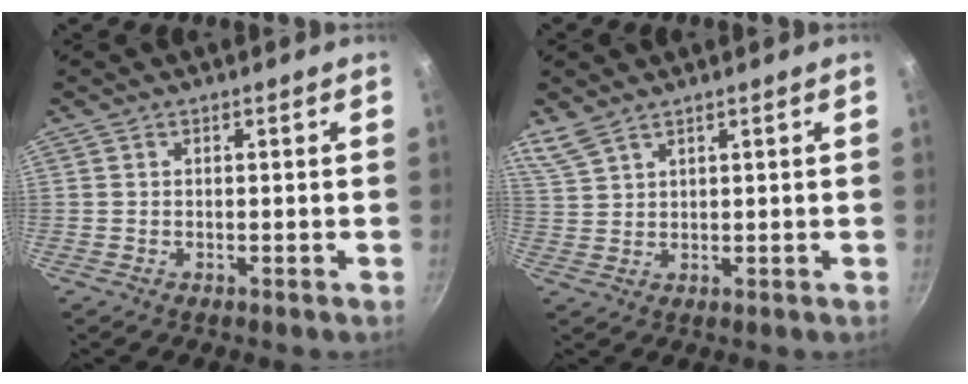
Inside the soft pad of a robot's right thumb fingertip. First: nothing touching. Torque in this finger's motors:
{"motor_torque": [-0.70, 0.62, -0.05, 0.15, 0.10]}